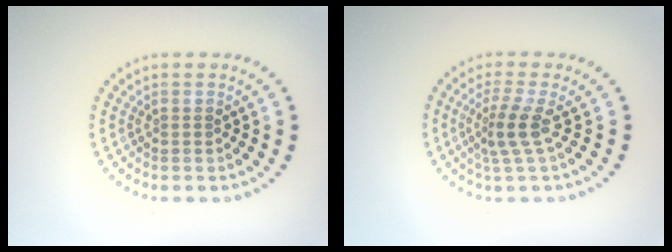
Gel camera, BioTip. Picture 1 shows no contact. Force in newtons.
{"total": 2.6, "press": 1.9, "slide": 1.9}